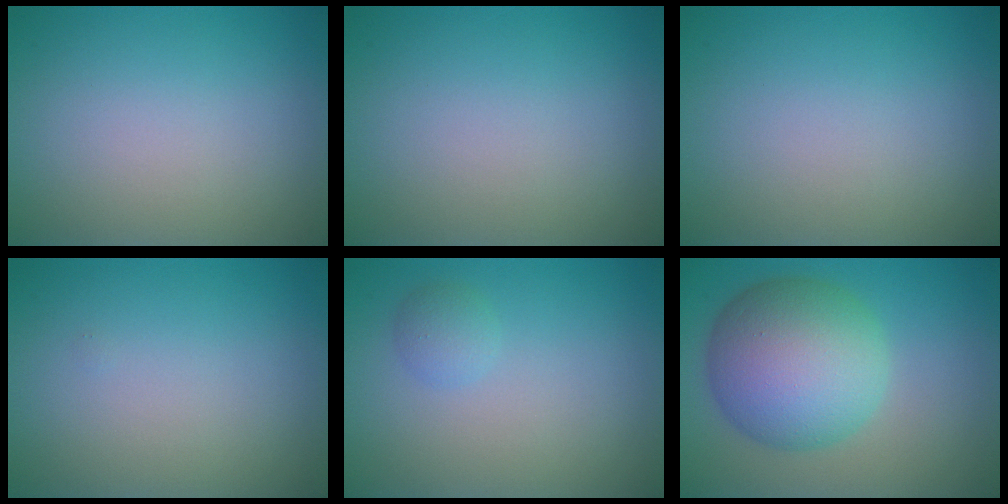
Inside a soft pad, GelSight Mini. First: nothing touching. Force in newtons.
{"total": 0.0}
{"total": 0.0}
{"total": 0.0}
{"total": 1.3, "press": 1.3, "slide": 0.1}
{"total": 9.9, "press": 9.9, "slide": 0.3}